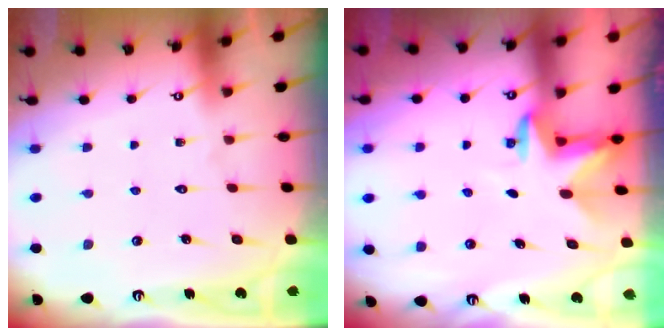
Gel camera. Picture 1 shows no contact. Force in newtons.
{"total": 3.1, "press": 3.0, "slide": 0.8}